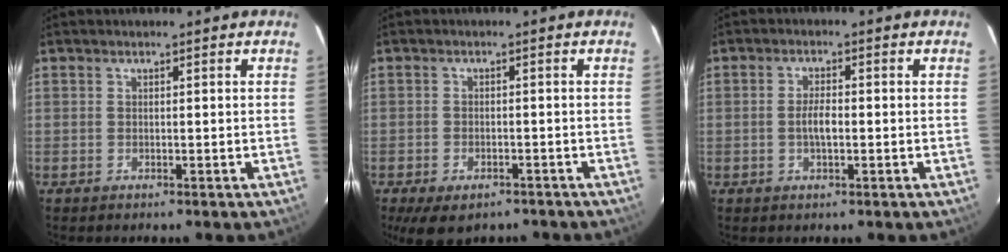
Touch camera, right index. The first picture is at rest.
{"total": 8.2, "force": [-5.8, 4.0, 4.3], "torque": [-0.092, -0.021, -0.081]}
{"total": 3.1, "force": [-0.5, 1.1, 2.9], "torque": [-0.055, 0.001, -0.009]}